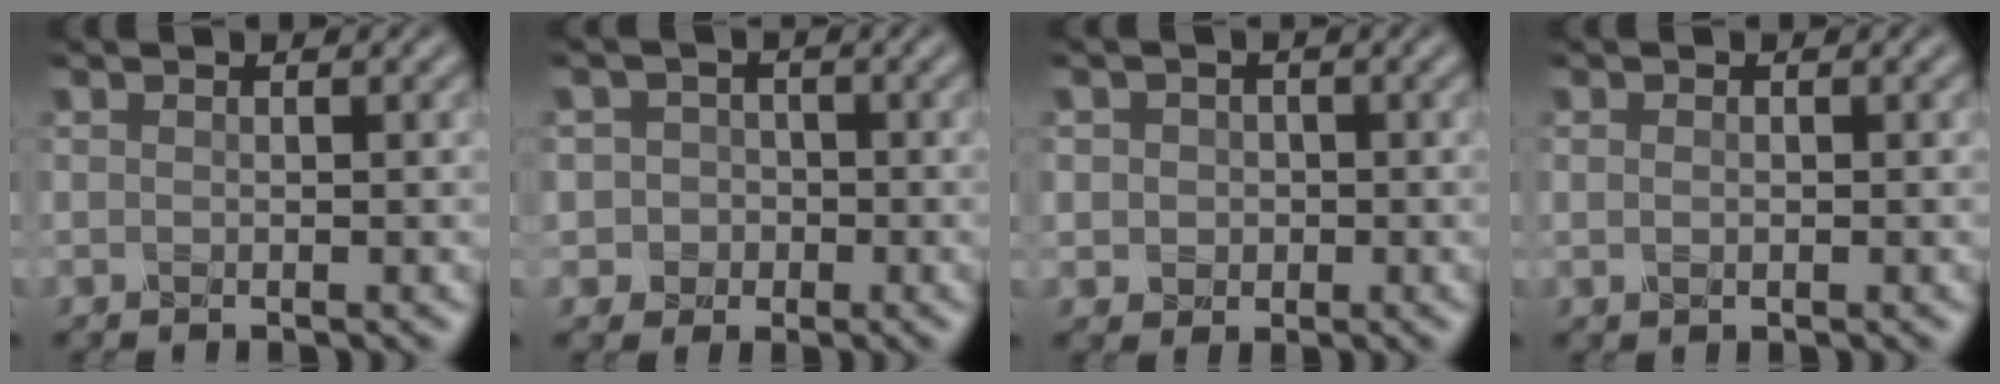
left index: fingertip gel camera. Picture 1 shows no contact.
{"total": 3.1, "force": [-0.6, 3.0, 0.5], "torque": [0.018, 0.010, -0.027]}
{"total": 2.3, "force": [0.2, 2.1, 0.9], "torque": [-0.003, 0.005, -0.003]}
{"total": 0.7, "force": [0.0, 0.5, 0.6], "torque": [-0.012, 0.000, 0.001]}